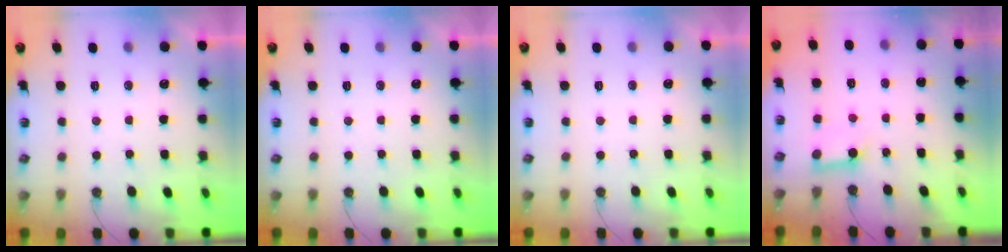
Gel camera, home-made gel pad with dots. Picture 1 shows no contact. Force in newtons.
{"total": 0.0}
{"total": 0.0}
{"total": 6.8, "press": 6.8, "slide": 0.7}